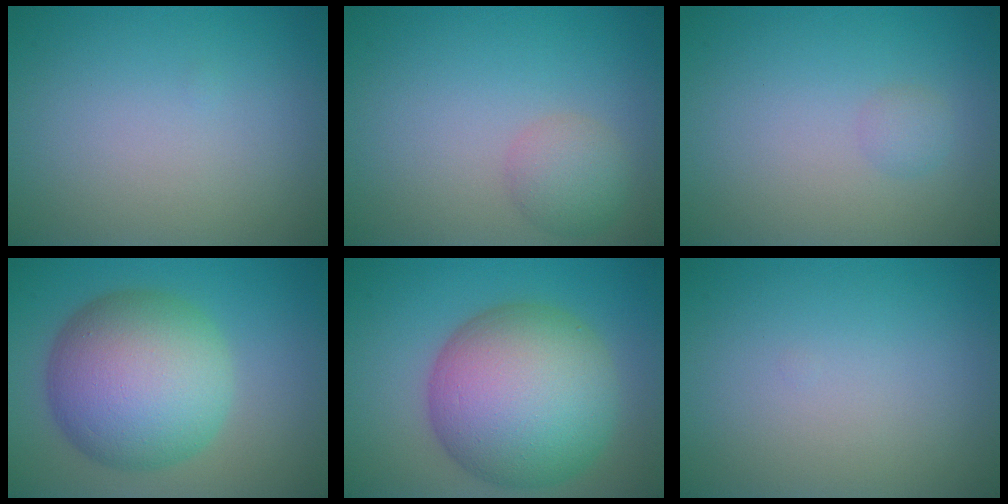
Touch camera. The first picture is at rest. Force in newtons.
{"total": 2.5, "press": 2.5, "slide": 0.1}
{"total": 1.0, "press": 1.0, "slide": 0.1}
{"total": 11.5, "press": 11.5, "slide": 0.2}
{"total": 13.3, "press": 13.3, "slide": 0.5}
{"total": 0.0}